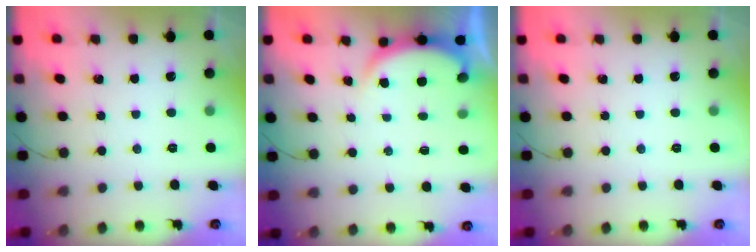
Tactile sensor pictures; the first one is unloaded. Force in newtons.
{"total": 3.8, "press": 3.7, "slide": 0.6}
{"total": 0.0}